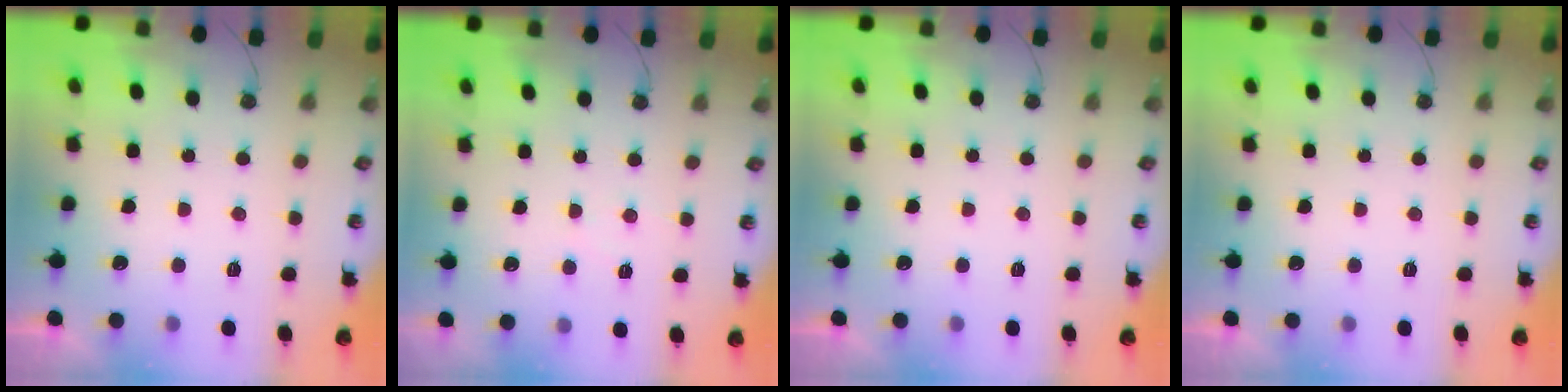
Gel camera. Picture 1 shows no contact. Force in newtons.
{"total": 3.4, "press": 3.3, "slide": 0.5}
{"total": 0.0}
{"total": 0.0}